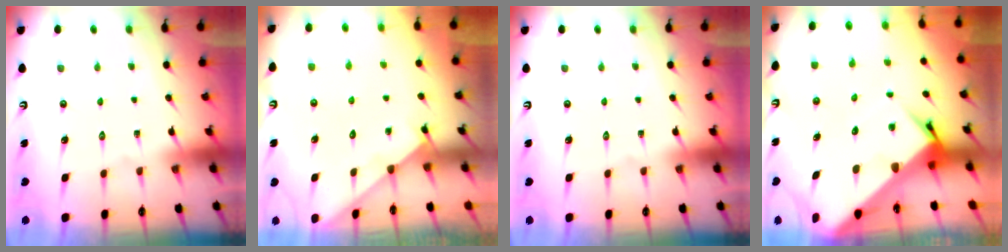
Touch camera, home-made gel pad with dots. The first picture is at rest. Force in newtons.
{"total": 2.3, "press": 2.3, "slide": 0.4}
{"total": 0.0}
{"total": 6.0, "press": 6.0, "slide": 0.5}